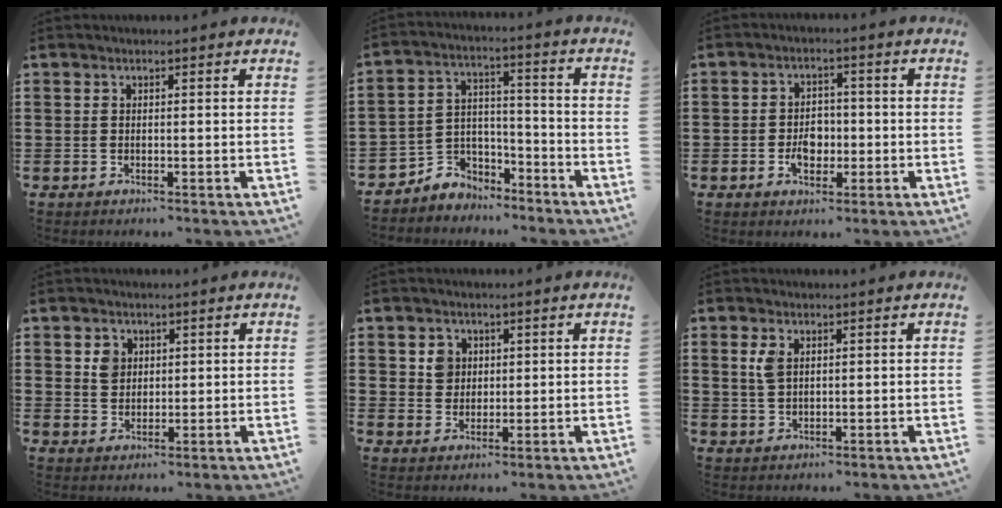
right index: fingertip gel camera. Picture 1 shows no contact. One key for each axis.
{"total": 4.8, "fx": -3.9, "fy": 2.9, "fz": -0.5, "tx": -0.011, "ty": 0.003, "tz": -0.081}
{"total": 4.2, "fx": -1.1, "fy": 3.0, "fz": 2.7, "tx": -0.046, "ty": 0.005, "tz": -0.022}
{"total": 3.0, "fx": 1.1, "fy": 2.6, "fz": 1.1, "tx": -0.031, "ty": 0.011, "tz": 0.019}
{"total": 3.2, "fx": 1.0, "fy": 2.9, "fz": 0.9, "tx": -0.022, "ty": 0.008, "tz": 0.016}
{"total": 2.8, "fx": 1.0, "fy": 1.5, "fz": 2.1, "tx": -0.048, "ty": 0.007, "tz": 0.017}